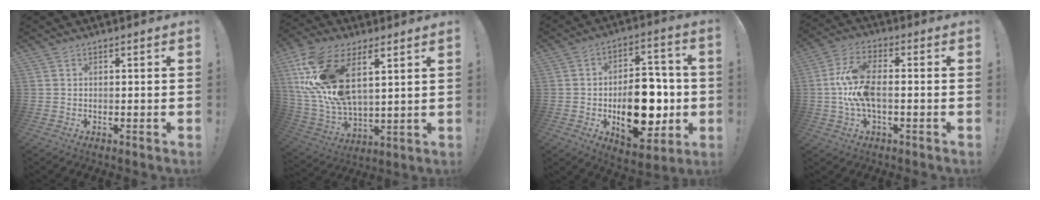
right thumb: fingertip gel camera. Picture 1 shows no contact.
{"total": 20.7, "force": [9.8, 11.3, 14.4], "torque": [-0.296, -0.048, 0.184]}
{"total": 19.9, "force": [-3.3, 12.0, 15.4], "torque": [-0.202, 0.009, -0.041]}
{"total": 12.1, "force": [-1.3, 5.8, 10.5], "torque": [-0.198, 0.007, -0.018]}